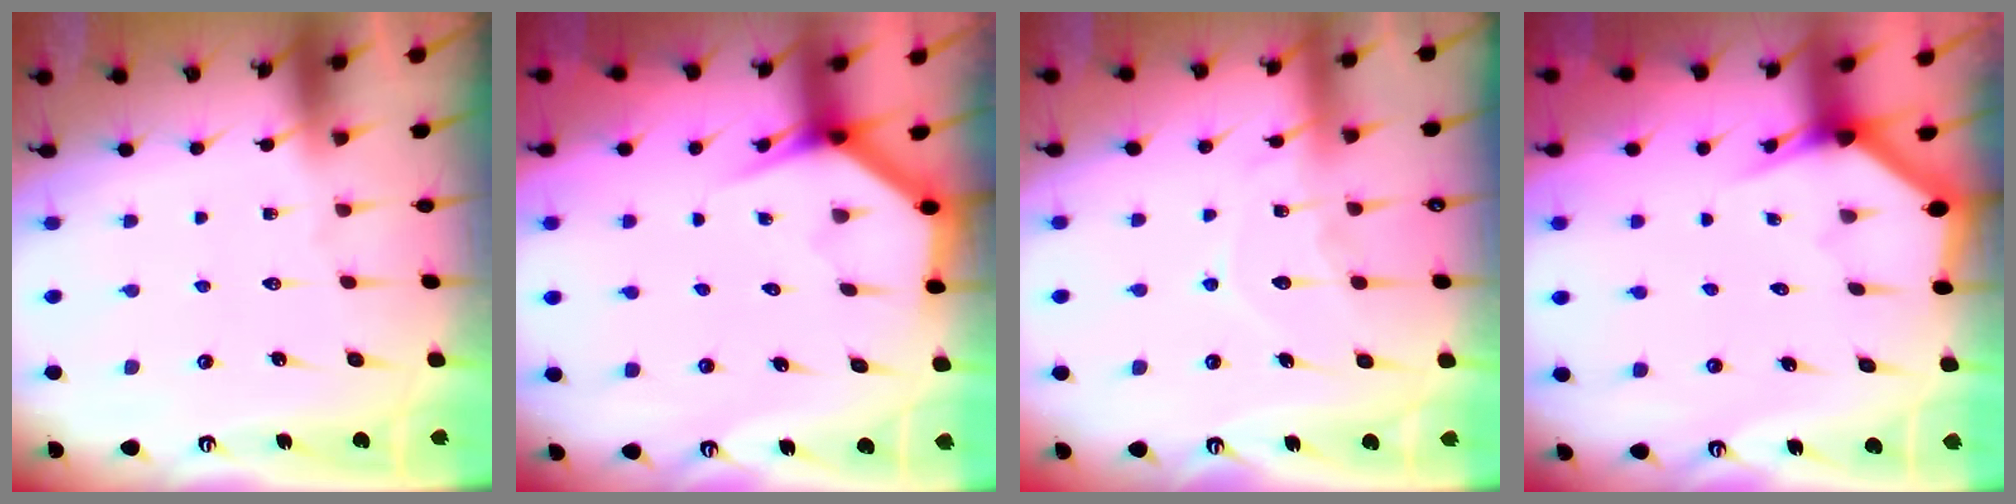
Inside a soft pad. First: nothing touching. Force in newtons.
{"total": 3.5, "press": 3.5, "slide": 0.3}
{"total": 10.3, "press": 10.3, "slide": 0.9}
{"total": 2.9, "press": 2.9, "slide": 0.1}